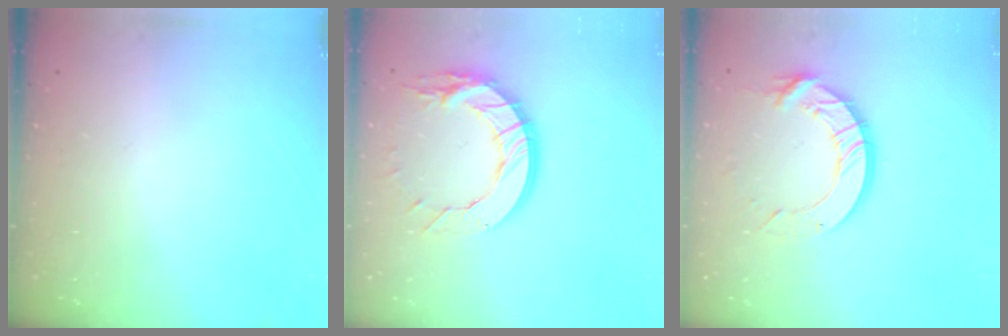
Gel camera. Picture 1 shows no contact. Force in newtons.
{"total": 15.4, "press": 15.3, "slide": 1.5}
{"total": 11.6, "press": 11.6, "slide": 1.2}